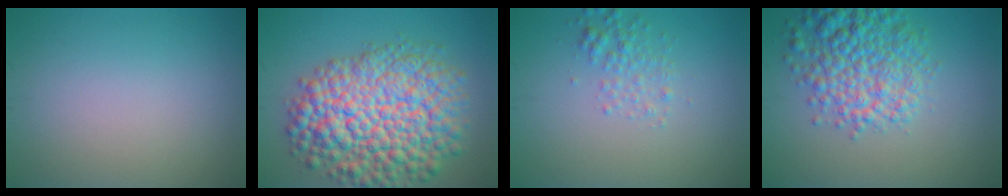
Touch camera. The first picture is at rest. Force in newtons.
{"total": 12.2, "press": 12.2, "slide": 0.5}
{"total": 2.0, "press": 2.0, "slide": 0.1}
{"total": 6.9, "press": 6.9, "slide": 0.4}